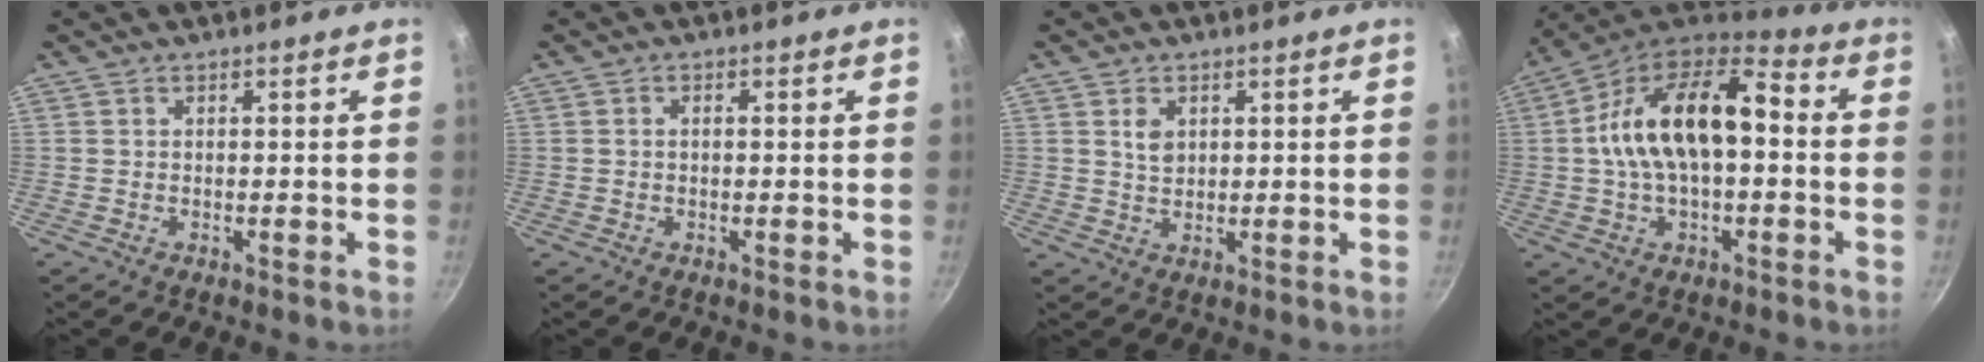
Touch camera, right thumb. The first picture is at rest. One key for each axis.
{"total": 0.8, "fx": 0.0, "fy": 0.5, "fz": 0.7, "tx": -0.012, "ty": 0.004, "tz": -0.001}
{"total": 3.2, "fx": 1.2, "fy": 2.3, "fz": 1.9, "tx": -0.025, "ty": -0.004, "tz": 0.024}
{"total": 19.1, "fx": 0.8, "fy": 10.2, "fz": 16.2, "tx": -0.270, "ty": 0.041, "tz": -0.003}